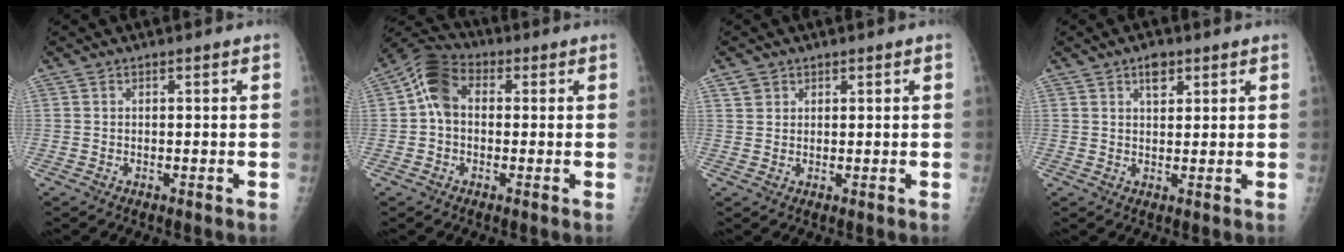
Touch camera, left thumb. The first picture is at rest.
{"total": 8.1, "force": [0.7, 5.9, 5.5], "torque": [-0.091, 0.025, -0.001]}
{"total": 2.1, "force": [1.2, 1.7, 0.3], "torque": [0.010, -0.006, 0.018]}
{"total": 3.4, "force": [2.0, 1.9, 2.1], "torque": [-0.020, -0.008, 0.031]}